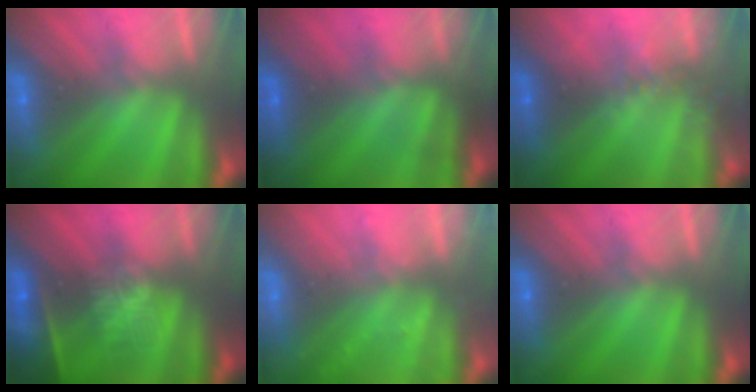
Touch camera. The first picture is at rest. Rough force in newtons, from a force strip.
{"total": 4.5}
{"total": 2.3}
{"total": 9.0}
{"total": 2.2}
{"total": 0.0}